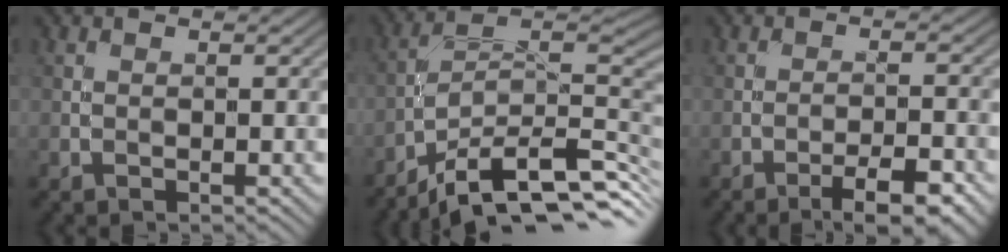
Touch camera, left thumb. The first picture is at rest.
{"total": 13.2, "force": [-8.9, 4.1, 8.8], "torque": [-0.167, -0.001, -0.146]}
{"total": 5.8, "force": [-3.8, 1.2, 4.1], "torque": [-0.067, 0.008, -0.055]}